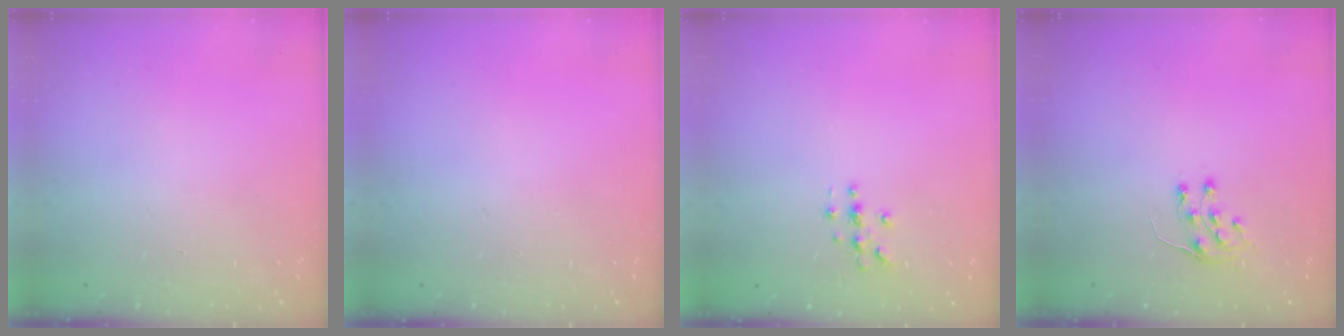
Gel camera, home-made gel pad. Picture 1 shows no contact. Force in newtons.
{"total": 0.0}
{"total": 3.0, "press": 3.0, "slide": 0.3}
{"total": 6.5, "press": 6.4, "slide": 0.6}